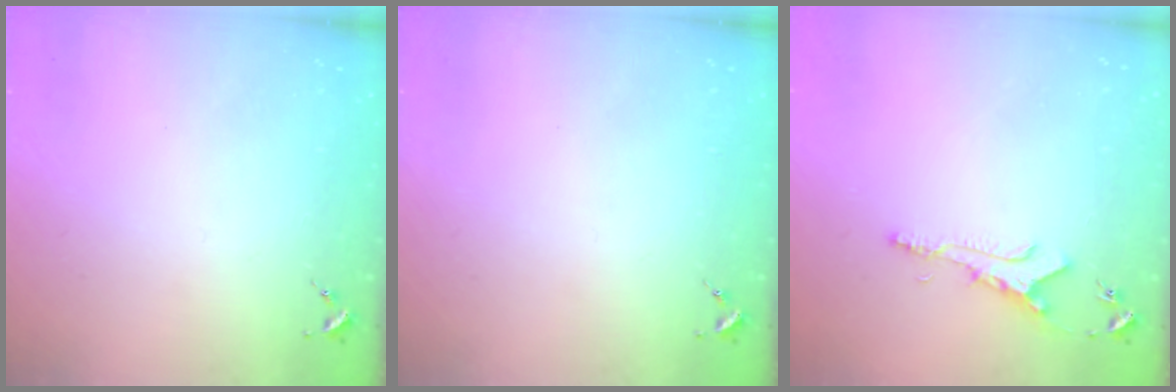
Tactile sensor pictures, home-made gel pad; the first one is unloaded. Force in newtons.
{"total": 0.0}
{"total": 5.8, "press": 5.7, "slide": 0.7}